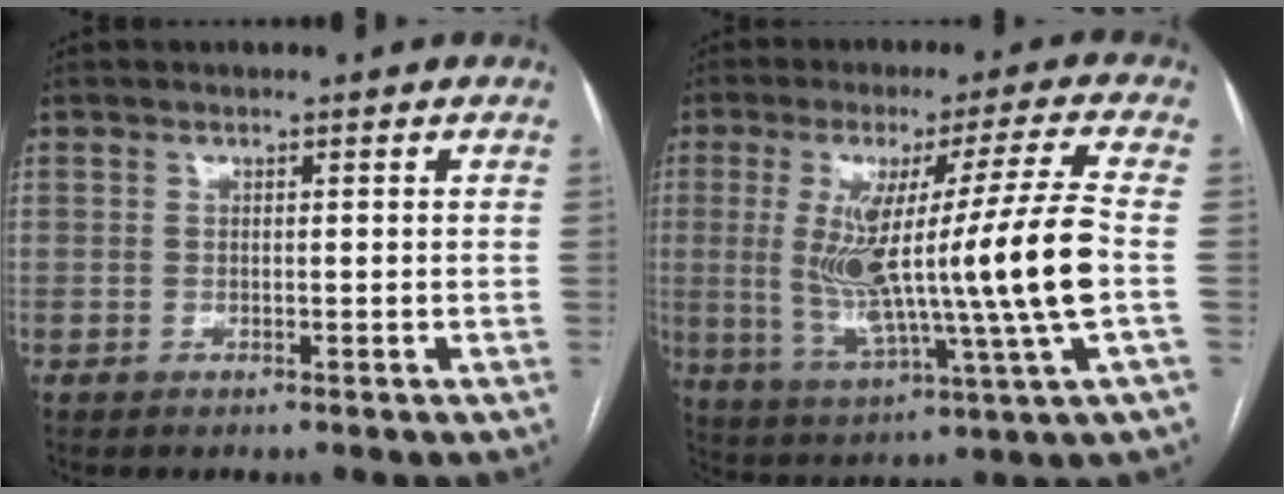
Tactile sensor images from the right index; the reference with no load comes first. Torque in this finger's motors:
{"motor_torque": [2.14, 0.00, 1.05, 0.21]}